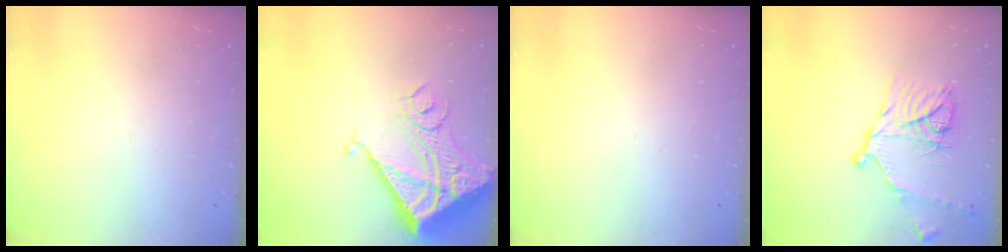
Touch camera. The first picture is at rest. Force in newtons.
{"total": 16.7, "press": 16.6, "slide": 2.1}
{"total": 0.0}
{"total": 16.1, "press": 16.1, "slide": 1.3}